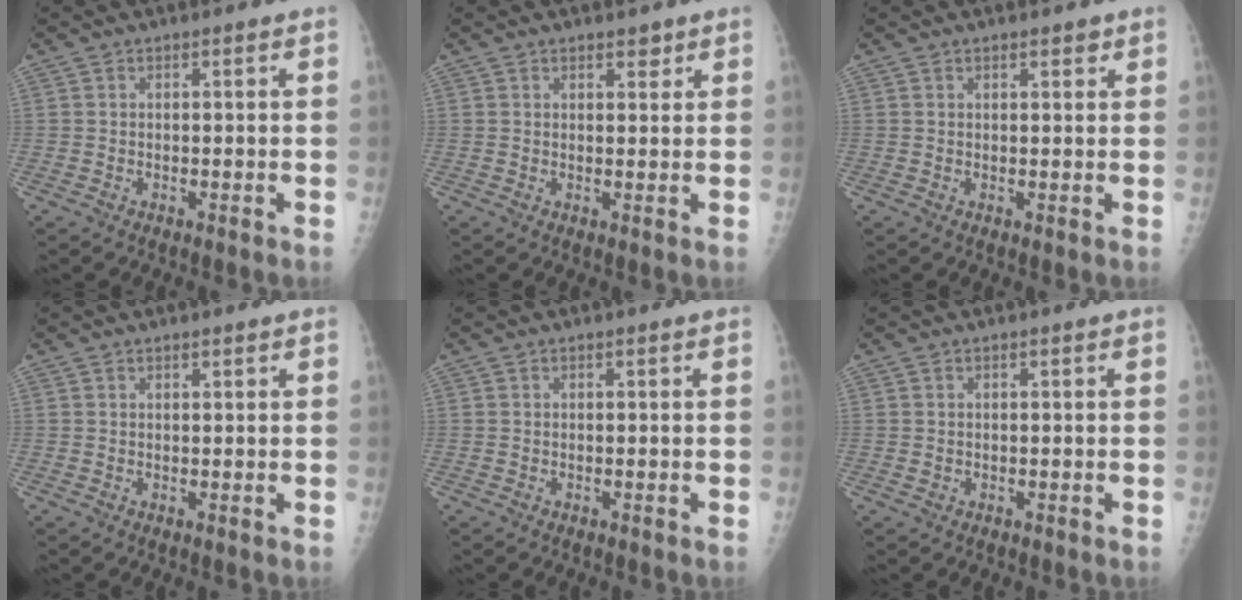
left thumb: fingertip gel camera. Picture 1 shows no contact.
{"total": 1.9, "force": [1.4, 1.0, 0.9], "torque": [0.002, -0.007, 0.017]}
{"total": 1.6, "force": [1.1, 0.7, 0.9], "torque": [-0.003, -0.005, 0.012]}
{"total": 0.8, "force": [0.7, 0.2, 0.4], "torque": [-0.006, -0.003, 0.010]}
{"total": 0.0}
{"total": 0.7, "force": [0.1, 0.6, 0.3], "torque": [-0.003, 0.000, 0.003]}